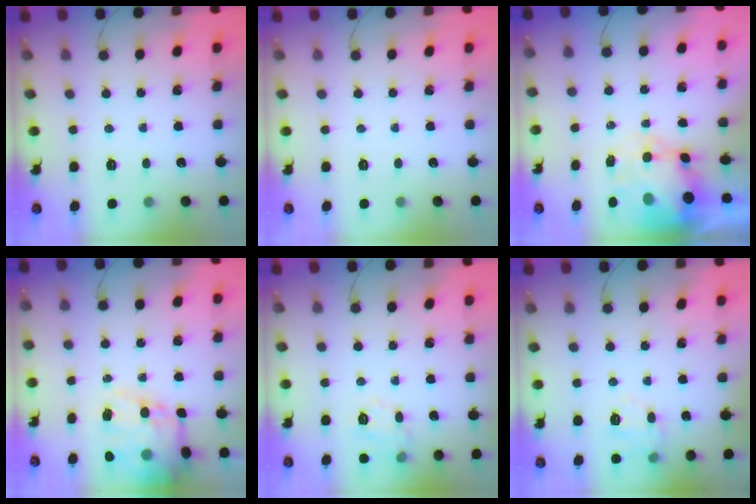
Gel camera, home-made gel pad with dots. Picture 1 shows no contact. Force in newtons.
{"total": 0.0}
{"total": 9.2, "press": 9.0, "slide": 2.1}
{"total": 15.9, "press": 15.5, "slide": 3.5}
{"total": 9.4, "press": 9.4, "slide": 1.1}
{"total": 7.0, "press": 6.9, "slide": 0.7}